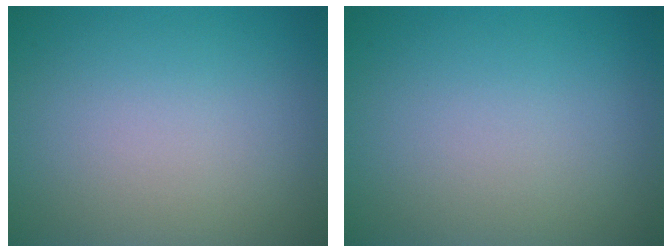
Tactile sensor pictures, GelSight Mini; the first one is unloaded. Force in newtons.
{"total": 0.0}